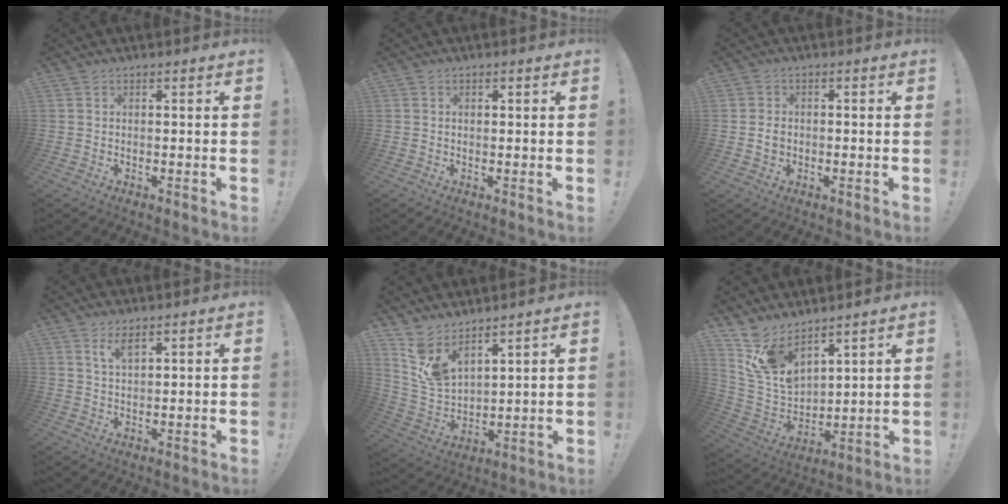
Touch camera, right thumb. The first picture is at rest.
{"total": 0.7, "force": [0.3, 0.5, 0.4], "torque": [-0.003, -0.001, 0.005]}
{"total": 2.1, "force": [-0.4, 1.9, 0.8], "torque": [-0.003, 0.002, -0.009]}
{"total": 4.1, "force": [2.6, 1.4, 2.9], "torque": [-0.046, -0.011, 0.044]}
{"total": 9.6, "force": [8.3, 3.8, 2.9], "torque": [-0.085, -0.062, 0.164]}
{"total": 12.6, "force": [9.8, 6.2, 4.9], "torque": [-0.118, -0.068, 0.194]}